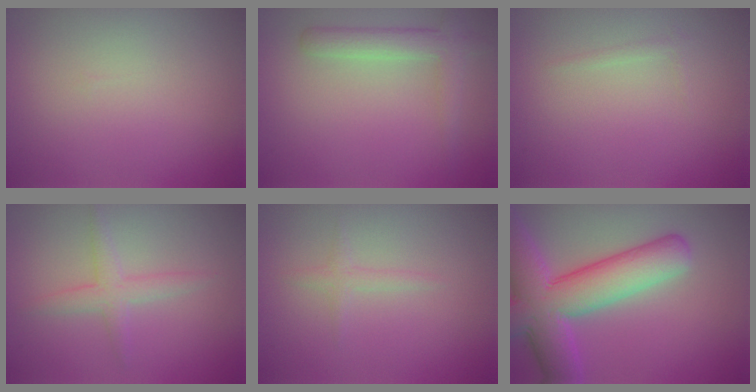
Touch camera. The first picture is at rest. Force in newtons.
{"total": 2.9, "press": 2.9, "slide": 0.2}
{"total": 0.6, "press": 0.6, "slide": 0.1}
{"total": 2.2, "press": 2.2, "slide": 0.1}
{"total": 1.0, "press": 1.0, "slide": 0.1}
{"total": 9.4, "press": 9.4, "slide": 0.4}